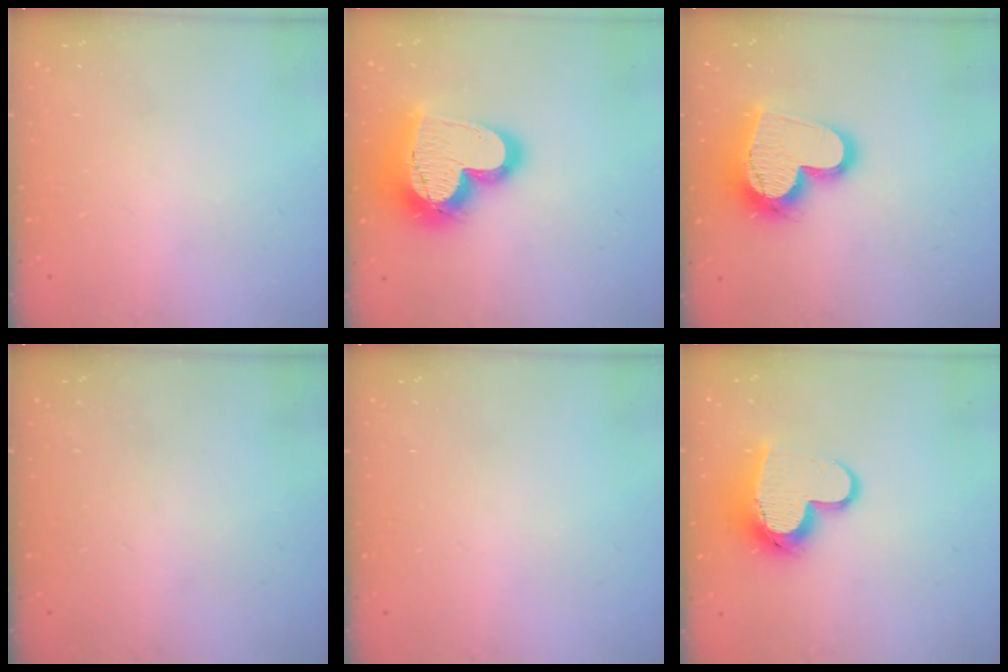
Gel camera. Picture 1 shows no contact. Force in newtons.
{"total": 23.1, "press": 23.0, "slide": 1.8}
{"total": 17.9, "press": 17.8, "slide": 1.7}
{"total": 0.0}
{"total": 0.0}
{"total": 12.4, "press": 12.3, "slide": 1.2}